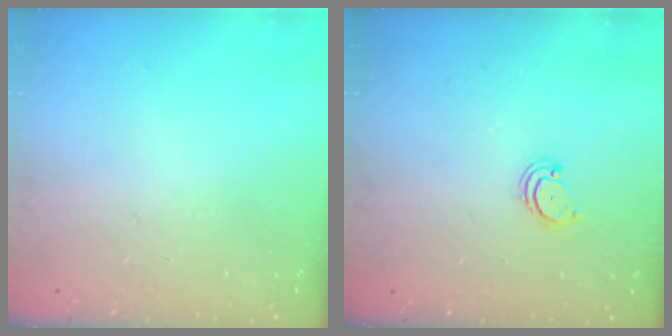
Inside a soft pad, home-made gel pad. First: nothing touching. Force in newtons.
{"total": 2.6, "press": 2.5, "slide": 0.5}